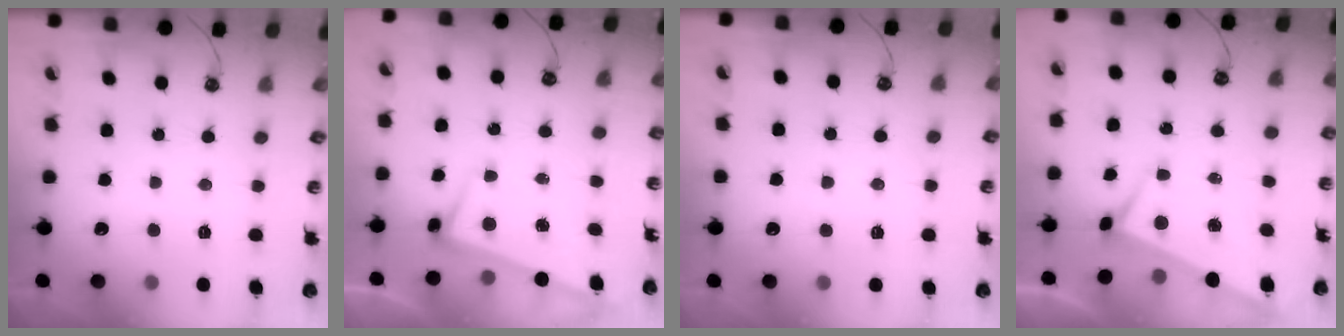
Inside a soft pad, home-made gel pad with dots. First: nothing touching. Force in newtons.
{"total": 2.5, "press": 2.4, "slide": 0.7}
{"total": 3.0, "press": 2.9, "slide": 0.4}
{"total": 3.4, "press": 3.4, "slide": 0.2}